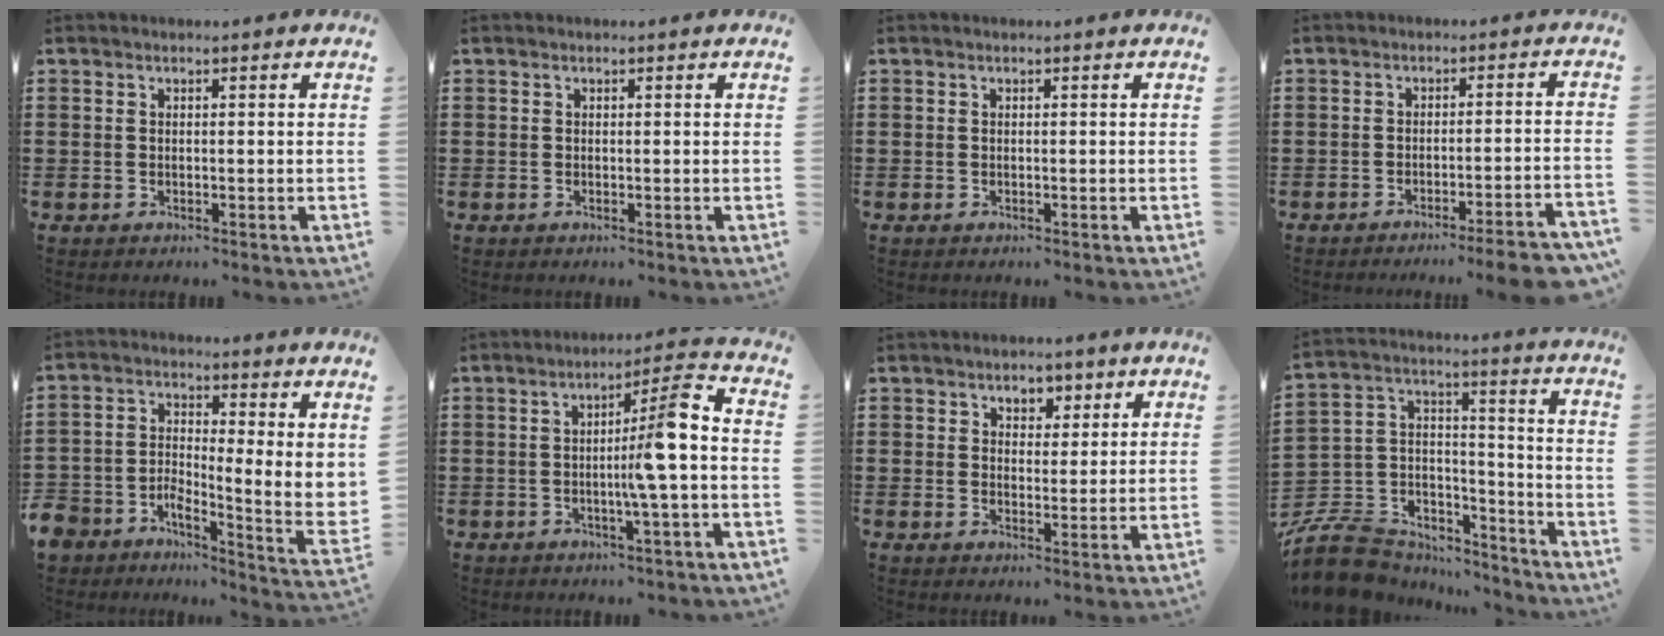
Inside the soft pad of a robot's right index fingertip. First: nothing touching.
{"total": 0.0}
{"total": 0.0}
{"total": 4.2, "force": [-3.5, -0.5, 2.2], "torque": [-0.036, -0.013, -0.067]}
{"total": 5.4, "force": [-1.3, 3.2, 4.2], "torque": [-0.088, -0.013, -0.027]}
{"total": 7.6, "force": [-1.4, -0.5, 7.4], "torque": [-0.114, -0.013, -0.032]}
{"total": 3.3, "force": [2.0, 2.4, 0.8], "torque": [-0.023, 0.010, 0.033]}
{"total": 8.9, "force": [-6.8, 5.5, 1.9], "torque": [-0.068, 0.007, -0.129]}